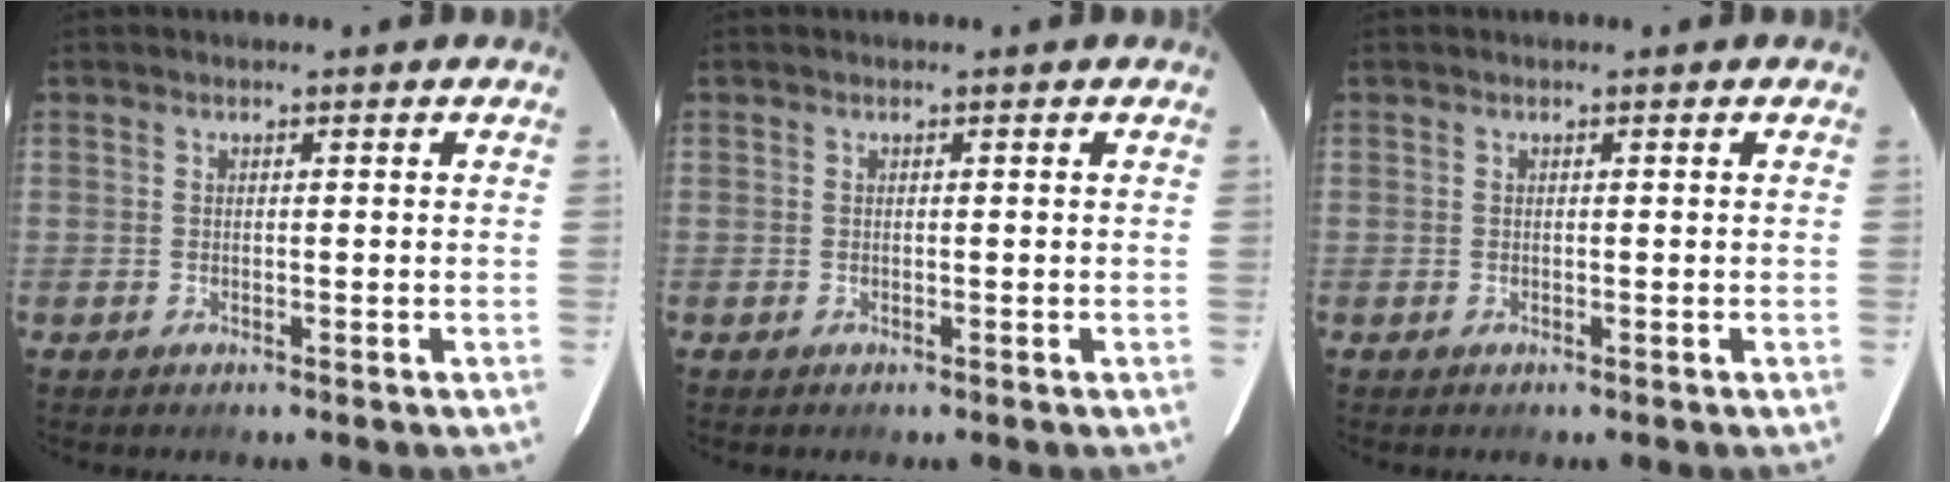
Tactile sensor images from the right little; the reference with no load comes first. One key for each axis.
{"total": 0.0}
{"total": 0.0}